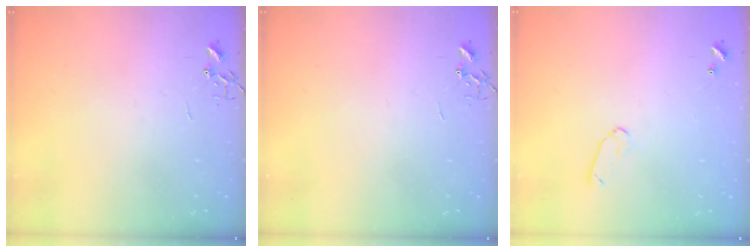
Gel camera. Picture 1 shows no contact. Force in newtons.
{"total": 0.0}
{"total": 6.8, "press": 6.7, "slide": 1.0}